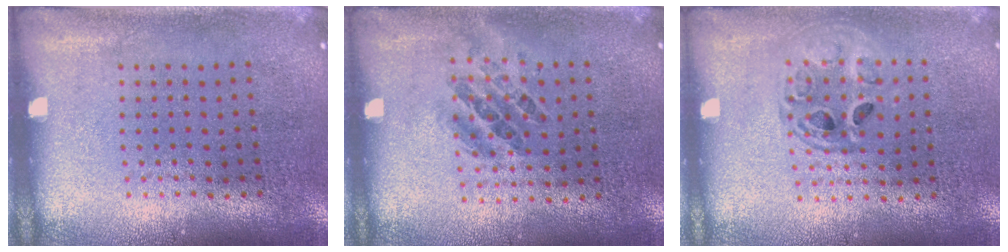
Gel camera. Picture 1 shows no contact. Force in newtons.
{"total": 0.9, "press": 0.8, "slide": 0.5}
{"total": 1.5, "press": 1.3, "slide": 0.7}